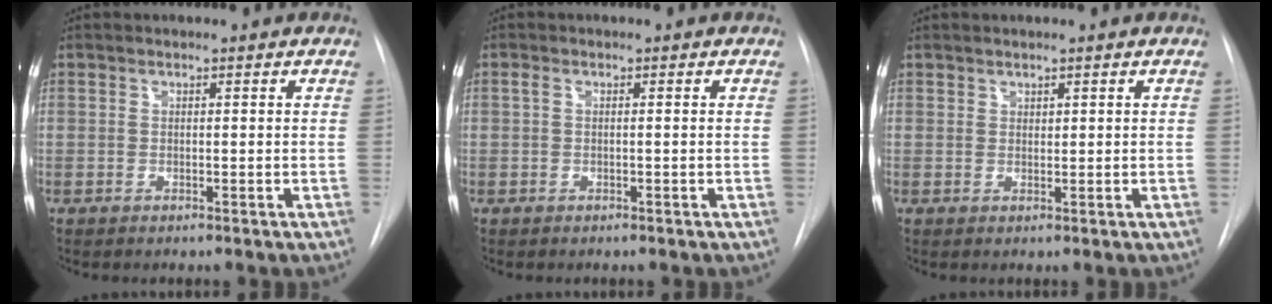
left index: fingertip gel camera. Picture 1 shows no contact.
{"total": 0.7, "force": [0.0, 0.2, 0.7], "torque": [-0.016, 0.002, 0.000]}
{"total": 0.7, "force": [0.6, 0.3, 0.0], "torque": [0.009, -0.001, 0.010]}